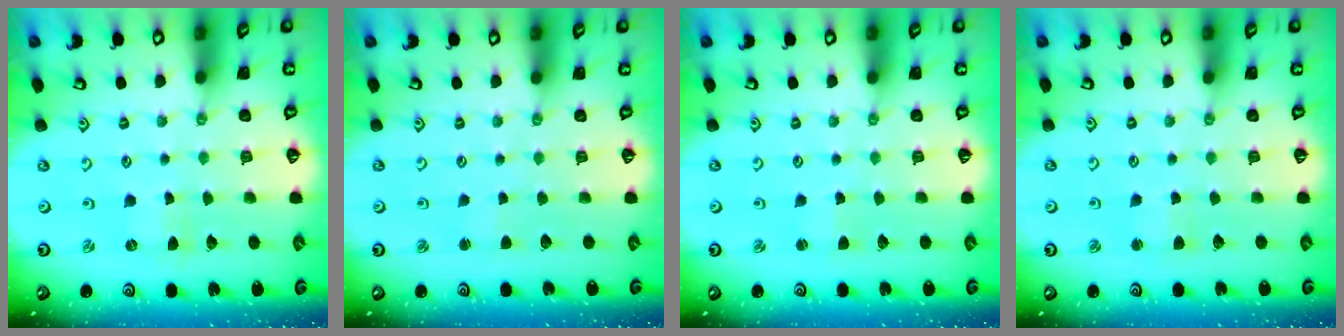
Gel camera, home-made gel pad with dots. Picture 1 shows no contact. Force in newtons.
{"total": 1.1, "press": 1.1, "slide": 0.1}
{"total": 1.7, "press": 1.7, "slide": 0.3}
{"total": 2.2, "press": 2.2, "slide": 0.3}